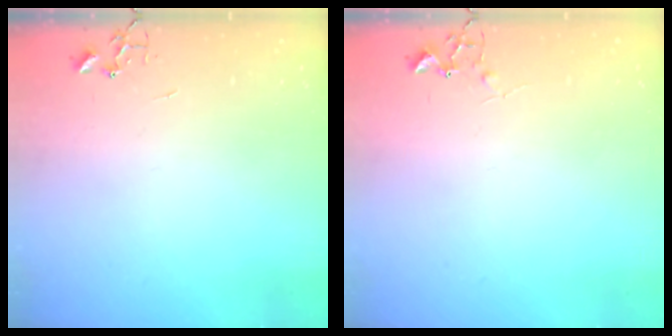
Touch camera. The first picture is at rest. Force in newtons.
{"total": 5.4, "press": 5.3, "slide": 0.8}